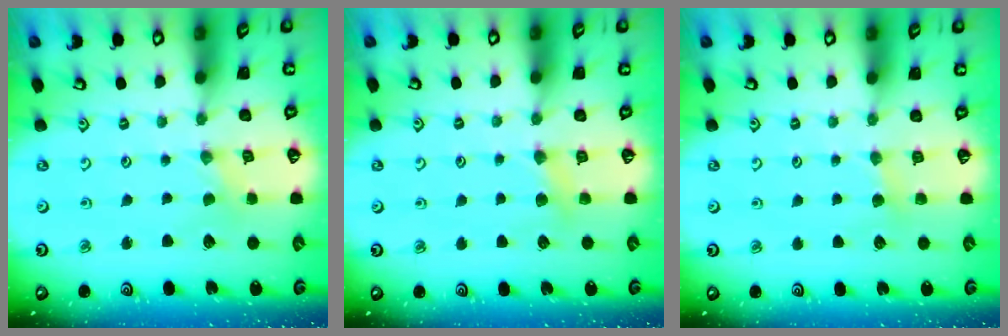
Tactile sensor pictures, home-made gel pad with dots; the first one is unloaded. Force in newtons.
{"total": 5.7, "press": 5.7, "slide": 0.8}
{"total": 3.0, "press": 3.0, "slide": 0.5}